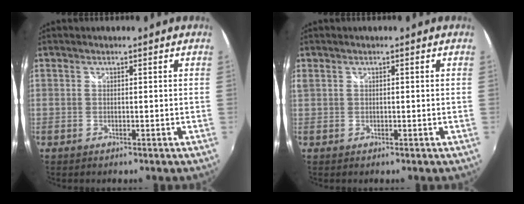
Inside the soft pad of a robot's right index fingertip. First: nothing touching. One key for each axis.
{"total": 1.5, "fx": 0.0, "fy": 1.0, "fz": 1.1, "tx": -0.024, "ty": 0.000, "tz": 0.002}